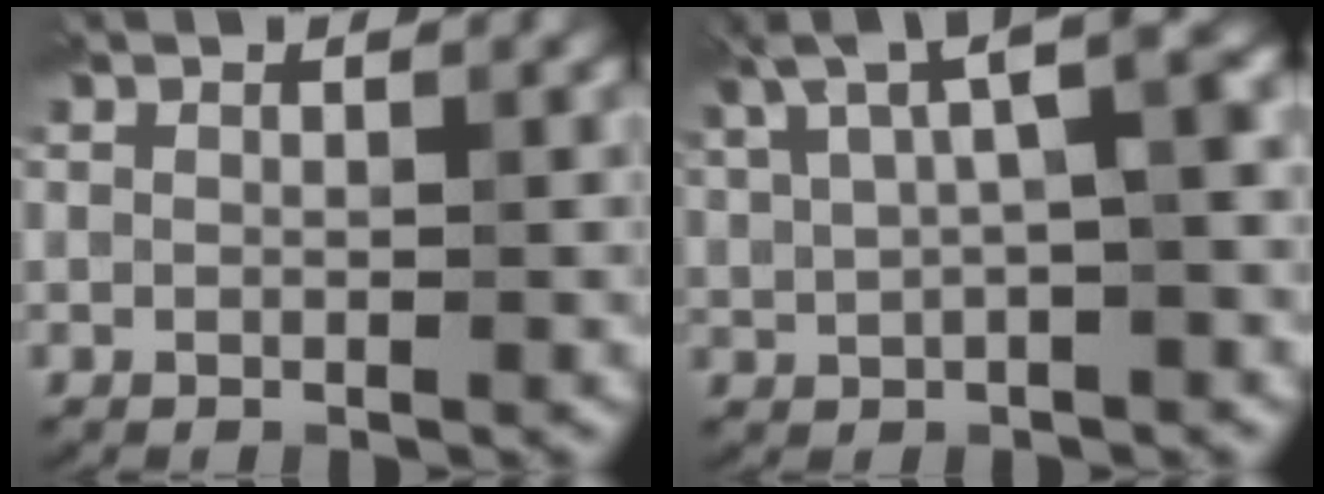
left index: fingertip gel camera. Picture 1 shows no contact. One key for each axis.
{"total": 8.6, "fx": 4.1, "fy": 2.8, "fz": 7.0, "tx": -0.142, "ty": 0.030, "tz": 0.073}